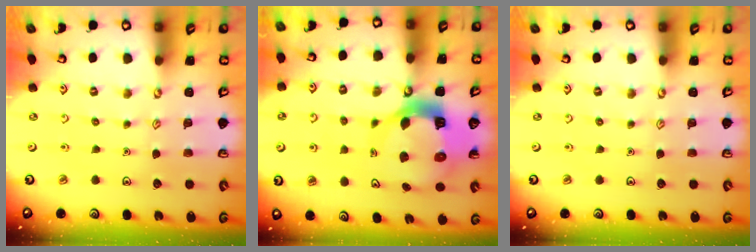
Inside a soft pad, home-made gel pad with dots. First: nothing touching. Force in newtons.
{"total": 11.2, "press": 11.1, "slide": 1.7}
{"total": 0.0}